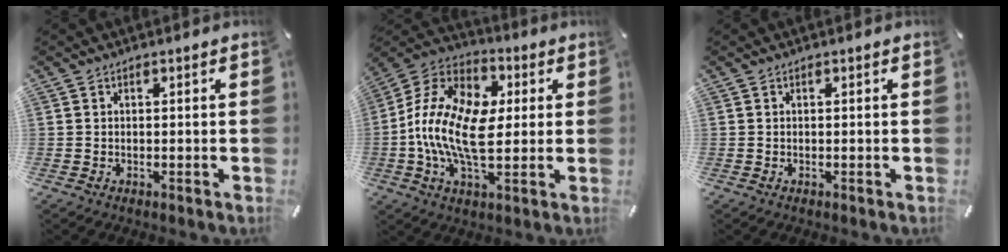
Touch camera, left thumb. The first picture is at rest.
{"total": 16.7, "force": [-1.0, 10.0, 13.3], "torque": [-0.308, -0.002, -0.026]}
{"total": 0.0}